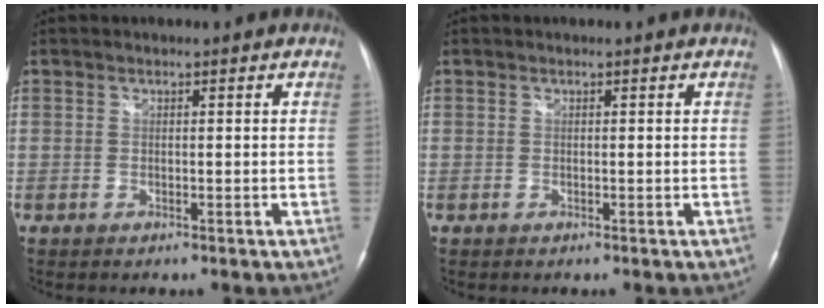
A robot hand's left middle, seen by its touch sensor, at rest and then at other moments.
{"total": 0.0}